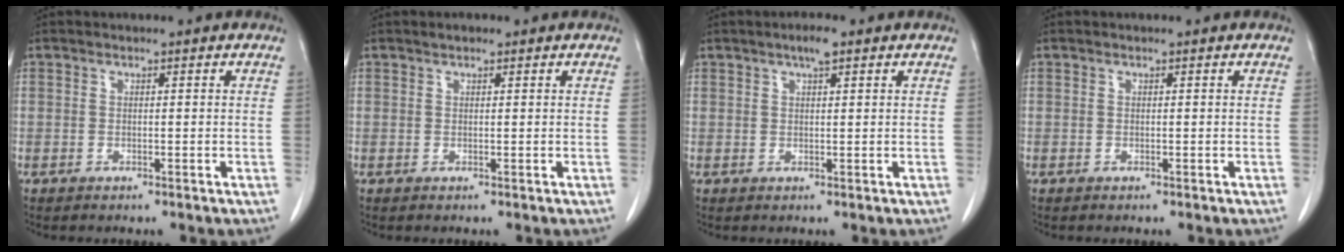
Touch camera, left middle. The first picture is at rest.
{"total": 0.9, "force": [0.7, 0.4, 0.4], "torque": [-0.012, 0.008, 0.011]}
{"total": 2.3, "force": [1.5, 0.4, 1.8], "torque": [-0.033, 0.005, 0.023]}
{"total": 0.0}